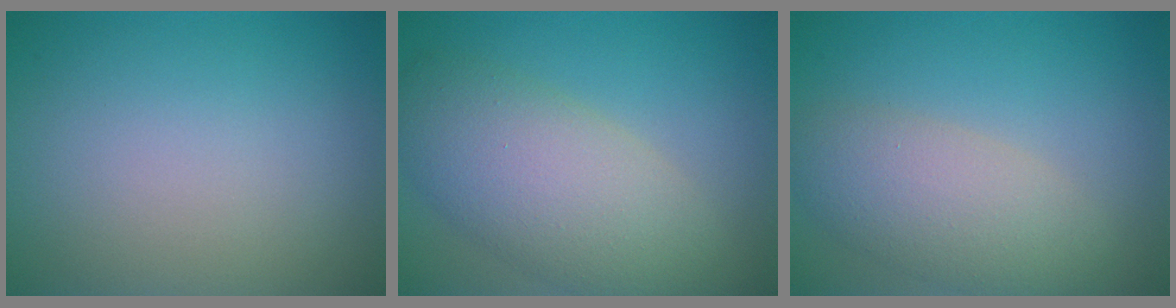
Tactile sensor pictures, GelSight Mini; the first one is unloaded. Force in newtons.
{"total": 7.7, "press": 7.7, "slide": 0.4}
{"total": 5.0, "press": 5.0, "slide": 0.3}